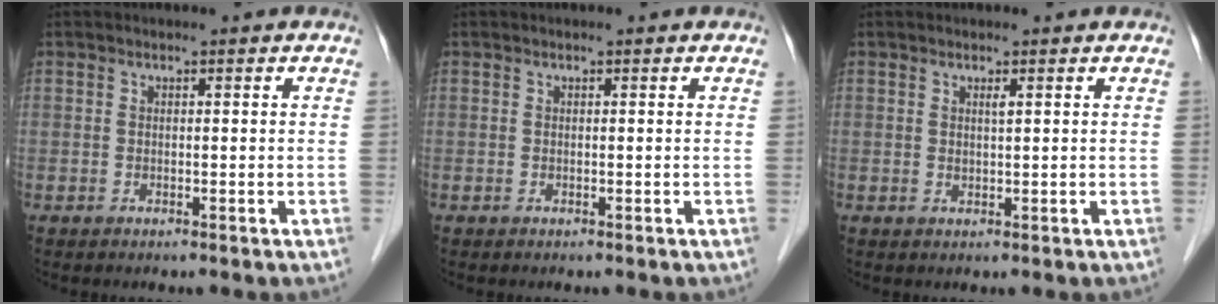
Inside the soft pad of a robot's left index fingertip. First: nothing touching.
{"total": 0.0}
{"total": 0.8, "force": [0.4, 0.1, 0.7], "torque": [-0.016, -0.002, 0.008]}